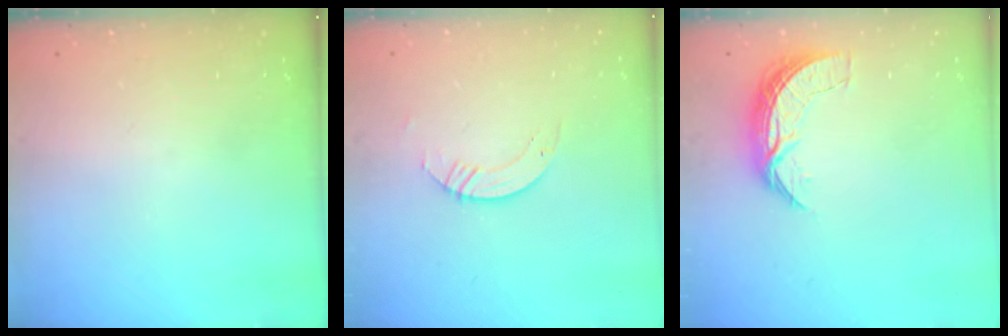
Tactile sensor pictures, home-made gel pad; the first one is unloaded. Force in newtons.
{"total": 3.1, "press": 3.1, "slide": 0.2}
{"total": 7.4, "press": 7.4, "slide": 0.5}